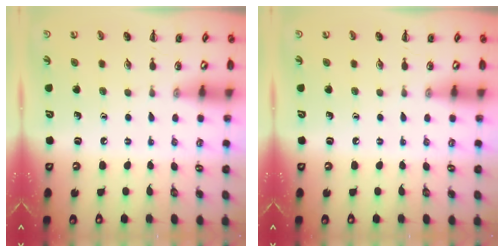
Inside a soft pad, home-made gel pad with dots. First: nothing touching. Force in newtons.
{"total": 0.0}